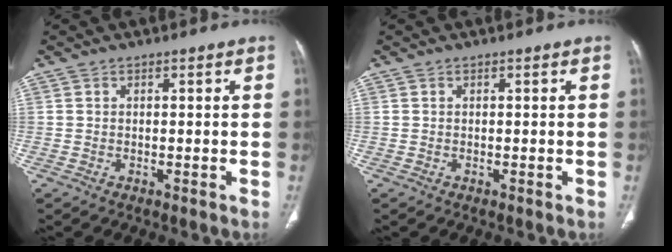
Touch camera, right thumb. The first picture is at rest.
{"total": 0.0}